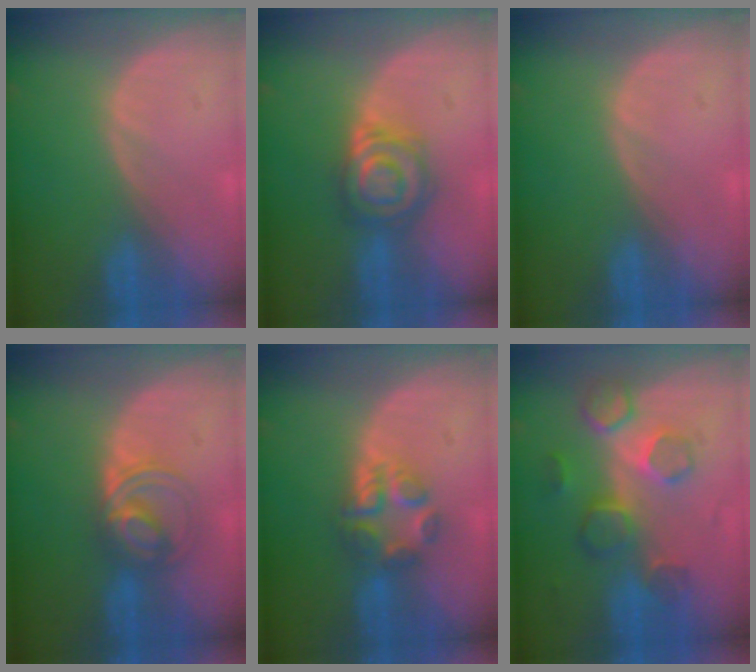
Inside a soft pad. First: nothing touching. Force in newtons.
{"total": 6.6, "press": 6.4, "slide": 1.4}
{"total": 0.0}
{"total": 5.5, "press": 5.5, "slide": 0.6}
{"total": 6.0, "press": 5.2, "slide": 3.1}
{"total": 8.6, "press": 7.6, "slide": 4.0}